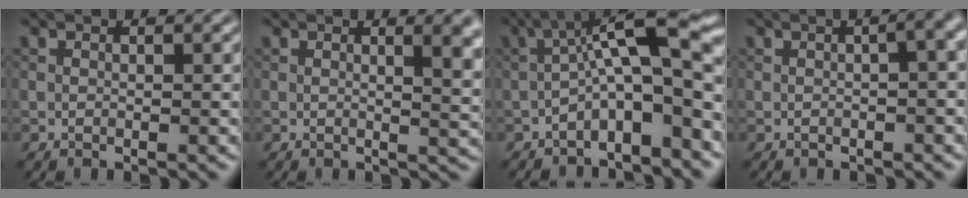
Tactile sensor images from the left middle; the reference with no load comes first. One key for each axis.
{"total": 3.9, "fx": 0.8, "fy": 1.2, "fz": 3.7, "tx": -0.038, "ty": 0.007, "tz": 0.009}
{"total": 9.6, "fx": -2.5, "fy": 2.6, "fz": 8.9, "tx": -0.132, "ty": 0.034, "tz": -0.048}
{"total": 3.1, "fx": -0.2, "fy": 1.0, "fz": 2.9, "tx": -0.033, "ty": 0.011, "tz": -0.007}